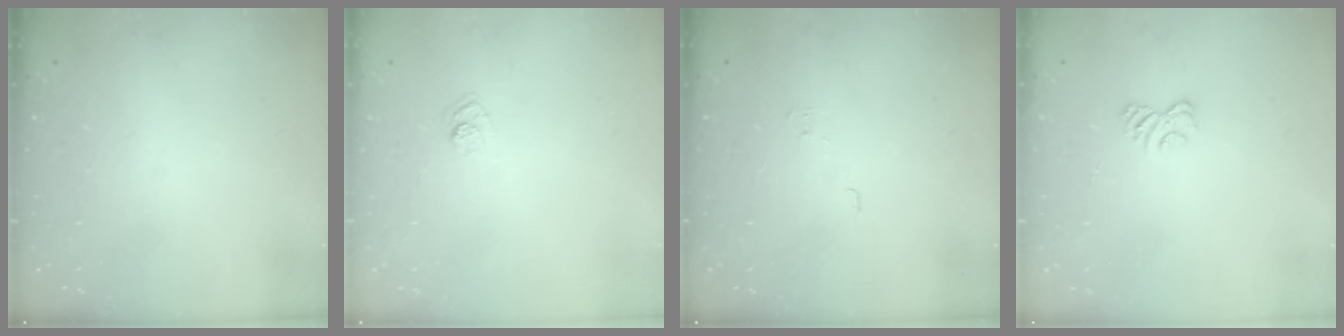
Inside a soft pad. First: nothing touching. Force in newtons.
{"total": 3.1, "press": 2.8, "slide": 1.3}
{"total": 2.3, "press": 2.3, "slide": 0.3}
{"total": 2.5, "press": 2.2, "slide": 1.2}